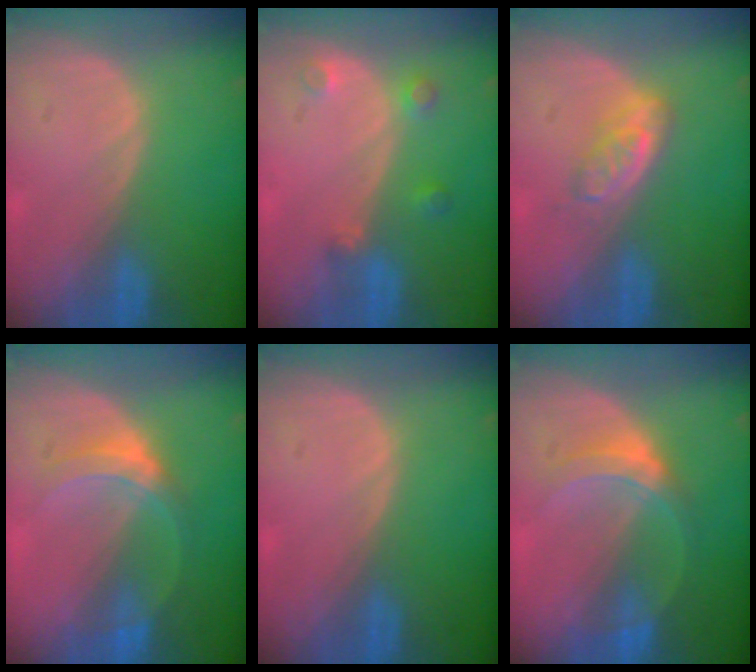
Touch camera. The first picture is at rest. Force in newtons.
{"total": 3.0, "press": 2.8, "slide": 1.1}
{"total": 4.3, "press": 4.0, "slide": 1.3}
{"total": 5.2, "press": 4.8, "slide": 1.9}
{"total": 0.0}
{"total": 5.4, "press": 5.0, "slide": 2.0}